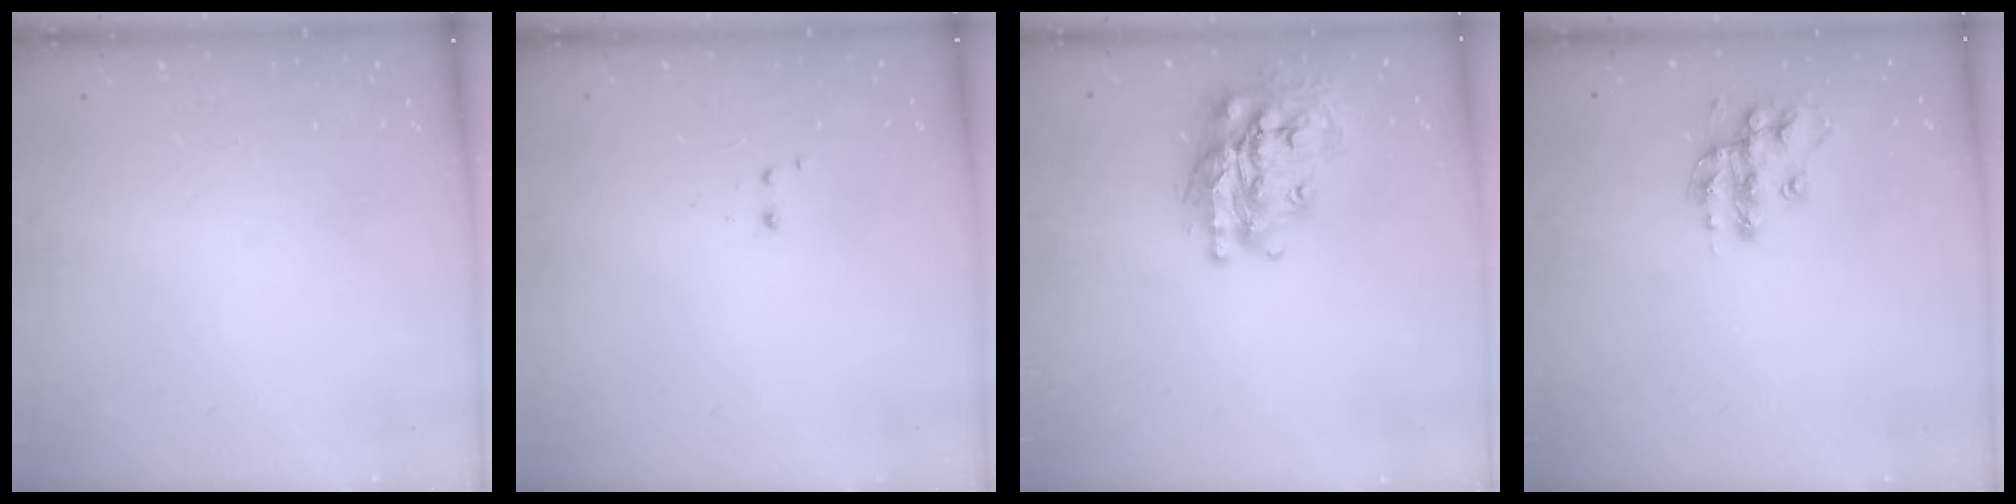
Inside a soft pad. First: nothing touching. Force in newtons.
{"total": 2.0, "press": 1.8, "slide": 0.9}
{"total": 20.5, "press": 20.5, "slide": 1.6}
{"total": 13.8, "press": 13.7, "slide": 0.8}